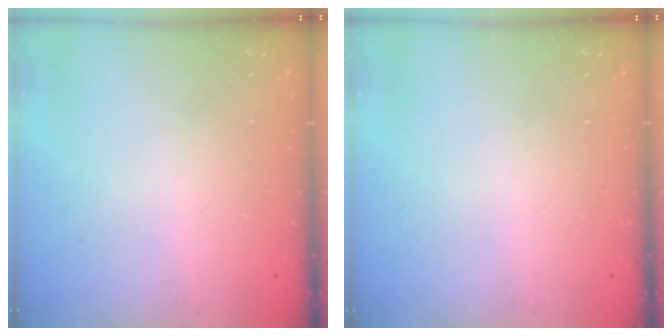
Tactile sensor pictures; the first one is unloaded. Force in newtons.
{"total": 0.0}